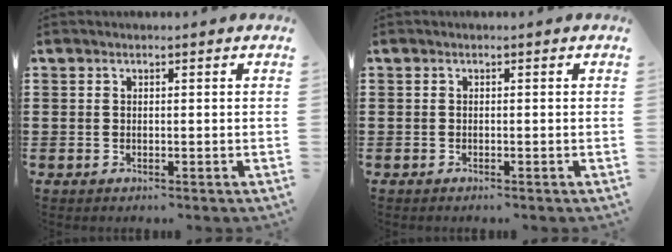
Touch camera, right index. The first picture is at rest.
{"total": 0.0}